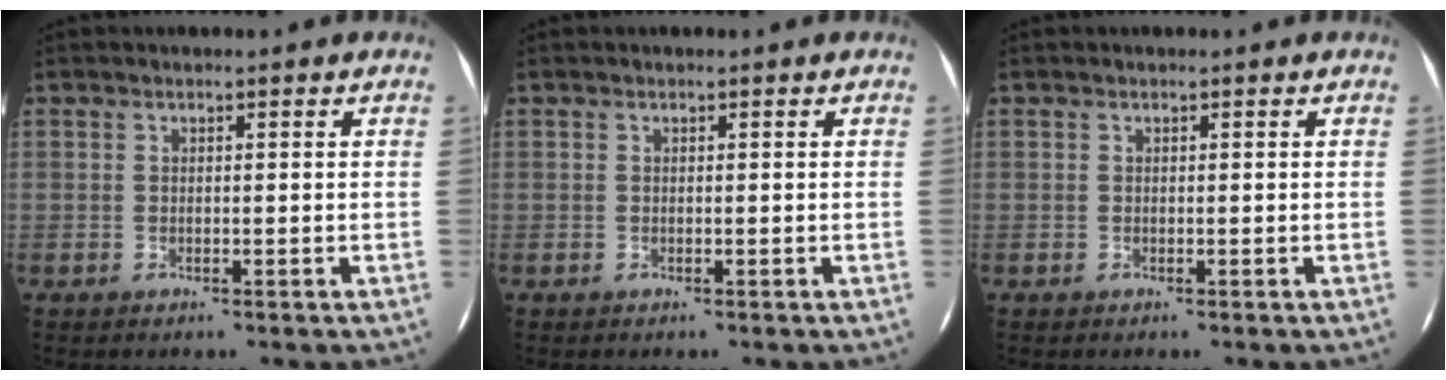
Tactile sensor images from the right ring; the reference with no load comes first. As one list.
[{"total": 0.0}, {"total": 0.0}]